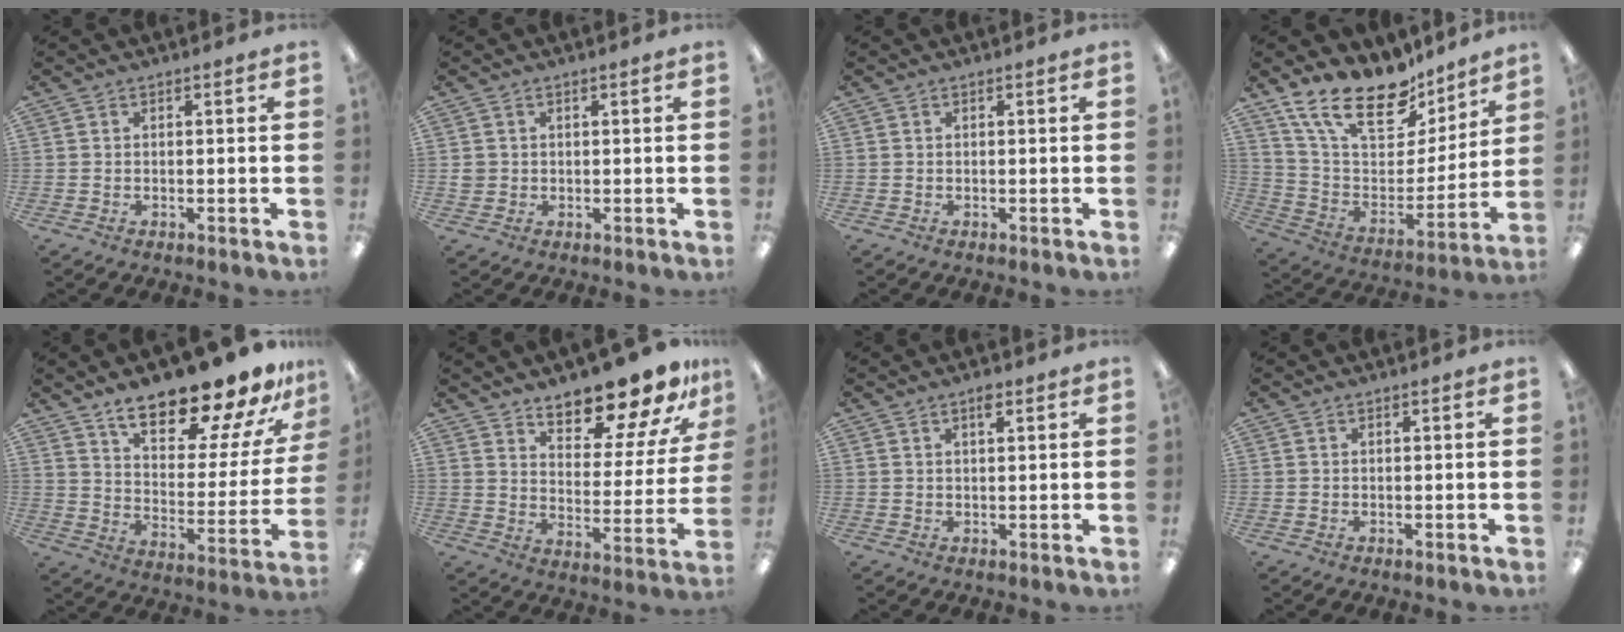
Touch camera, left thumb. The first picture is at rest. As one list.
[{"total": 1.8, "force": [0.3, 1.7, 0.4], "torque": [-0.009, 0.003, 0.004]}, {"total": 0.0}, {"total": 22.0, "force": [16.2, 9.6, 11.4], "torque": [-0.213, -0.108, 0.293]}, {"total": 21.8, "force": [17.9, 6.0, 10.8], "torque": [-0.156, -0.128, 0.298]}, {"total": 15.9, "force": [14.1, 4.0, 6.1], "torque": [-0.094, -0.115, 0.240]}, {"total": 2.2, "force": [1.6, 0.6, 1.5], "torque": [-0.017, -0.004, 0.023]}, {"total": 0.0}]